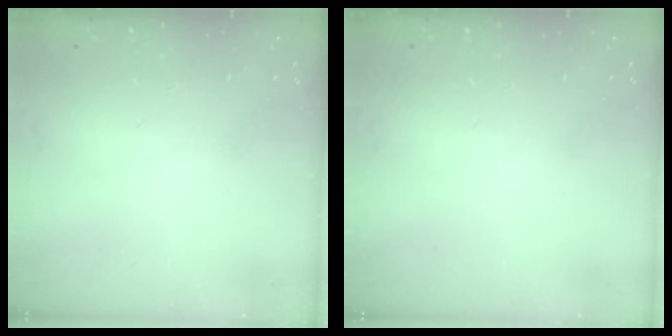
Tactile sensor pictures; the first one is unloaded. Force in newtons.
{"total": 0.0}